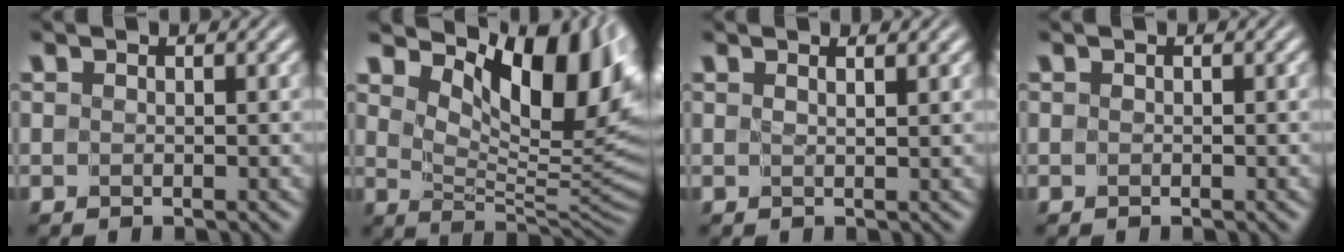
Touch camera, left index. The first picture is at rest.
{"total": 11.8, "force": [5.6, 4.8, 9.2], "torque": [-0.126, -0.001, 0.100]}
{"total": 0.9, "force": [0.8, -0.2, 0.3], "torque": [-0.006, -0.003, 0.009]}
{"total": 0.0}